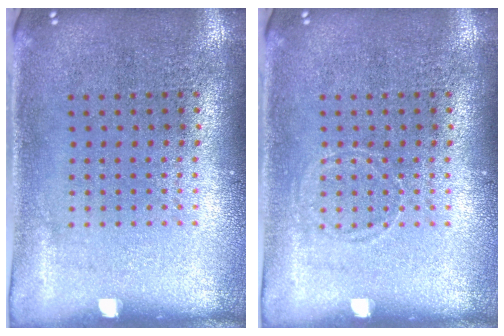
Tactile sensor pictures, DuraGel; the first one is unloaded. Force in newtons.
{"total": 0.6, "press": 0.6, "slide": 0.0}